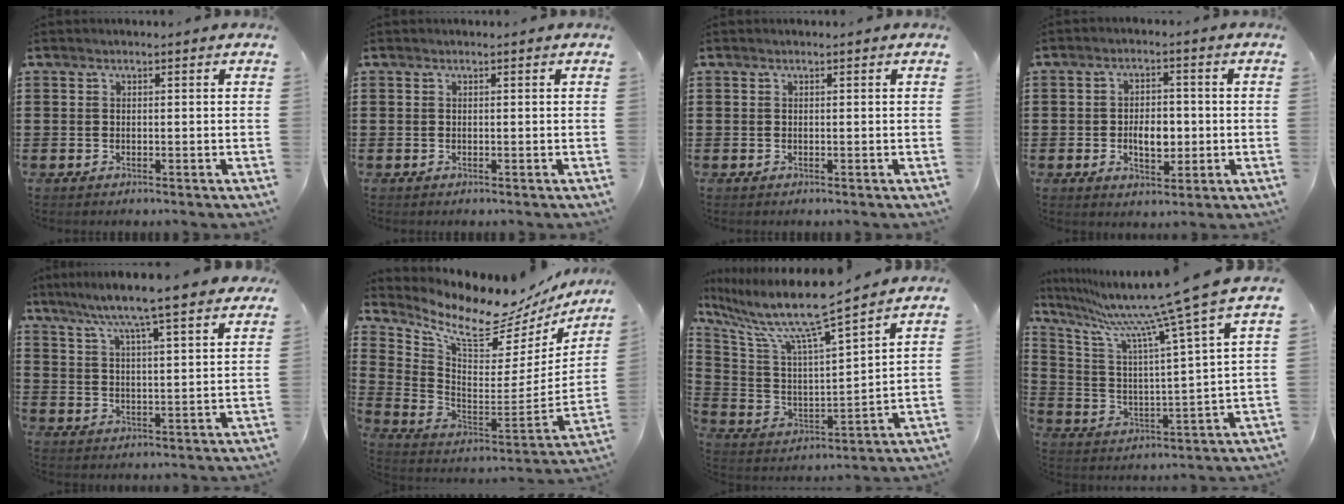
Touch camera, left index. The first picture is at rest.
{"total": 0.0}
{"total": 0.0}
{"total": 5.0, "force": [-0.8, 2.9, 4.0], "torque": [-0.061, 0.001, -0.020]}
{"total": 6.9, "force": [6.0, -0.8, 3.2], "torque": [-0.087, -0.034, 0.099]}
{"total": 10.8, "force": [9.2, 2.3, 5.2], "torque": [-0.129, -0.080, 0.154]}
{"total": 12.0, "force": [9.8, 0.4, 6.9], "torque": [-0.177, -0.063, 0.160]}
{"total": 11.8, "force": [10.0, -0.9, 6.3], "torque": [-0.157, -0.074, 0.158]}